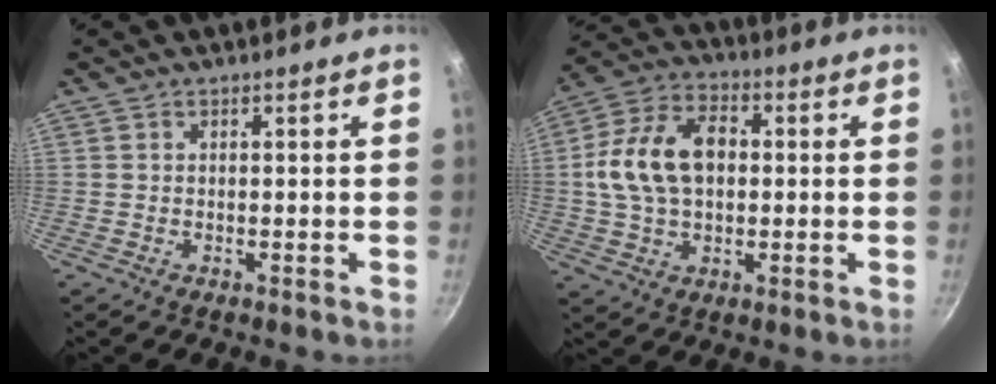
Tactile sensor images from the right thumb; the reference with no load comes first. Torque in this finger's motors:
{"motor_torque": [-0.39, 1.07, -0.11, 0.01, 0.12]}